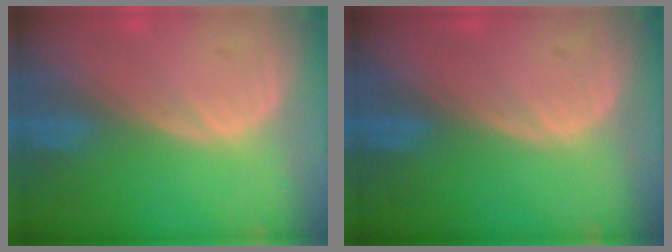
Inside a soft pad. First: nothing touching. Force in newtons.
{"total": 0.0}